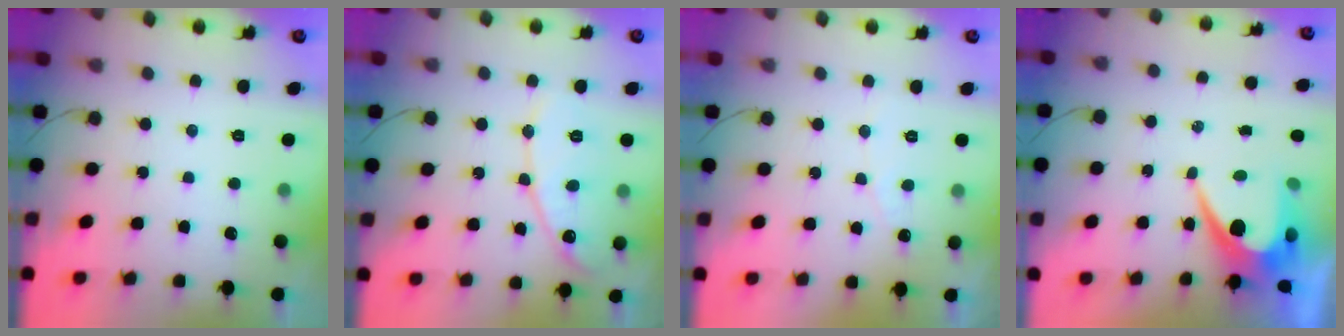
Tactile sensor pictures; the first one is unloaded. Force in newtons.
{"total": 11.0, "press": 11.0, "slide": 1.0}
{"total": 2.5, "press": 2.5, "slide": 0.1}
{"total": 10.4, "press": 10.4, "slide": 0.5}